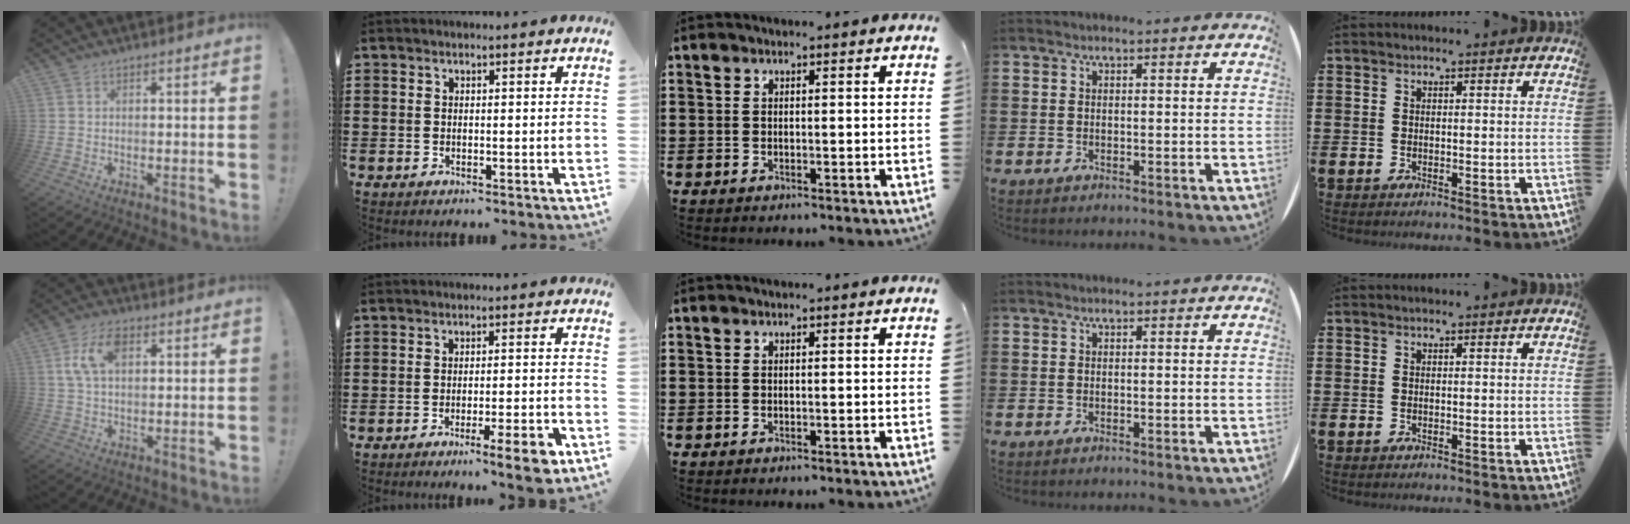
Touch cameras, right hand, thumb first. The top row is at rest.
{"thumb": {"total": 9.0, "force": [2.8, 4.8, 7.0], "torque": [-0.132, 0.005, 0.050]}, "index": {"total": 5.8, "force": [-3.4, 0.5, 4.6], "torque": [-0.070, -0.005, -0.056]}}